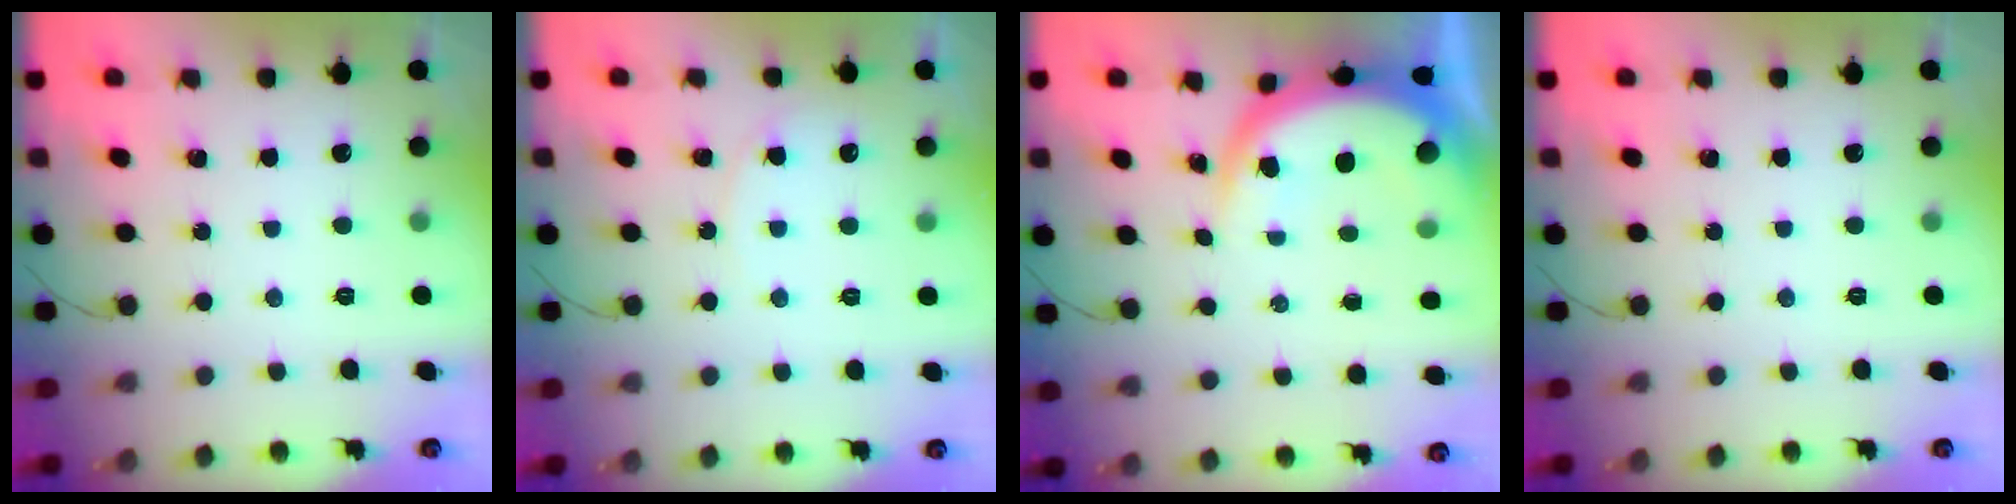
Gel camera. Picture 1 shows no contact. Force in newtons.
{"total": 3.4, "press": 3.4, "slide": 0.2}
{"total": 8.8, "press": 8.8, "slide": 0.9}
{"total": 0.0}